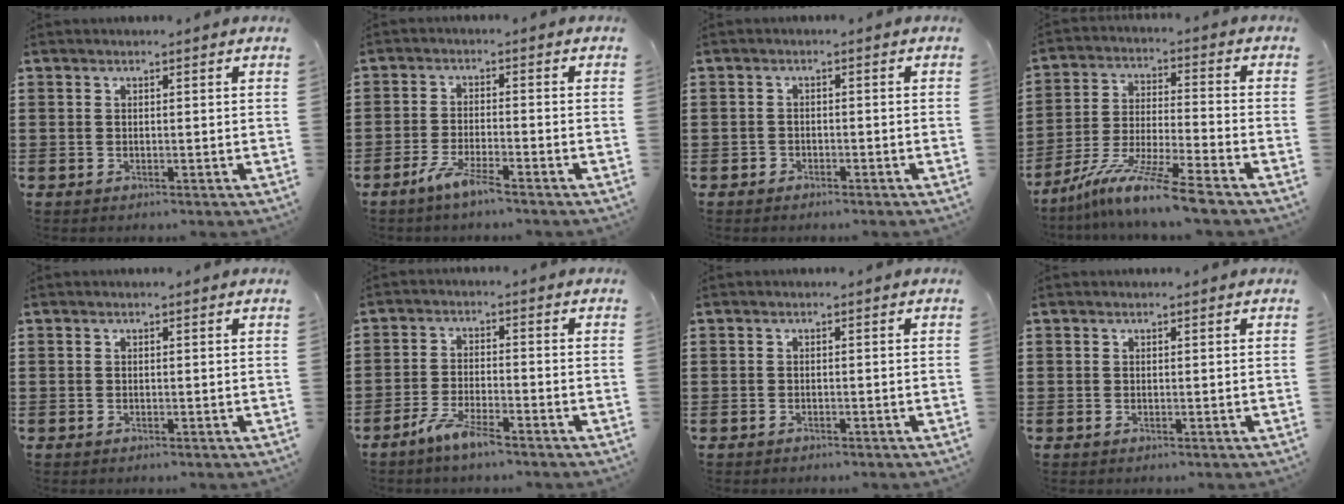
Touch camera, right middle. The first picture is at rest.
{"total": 4.2, "force": [-3.0, 0.2, 2.9], "torque": [-0.059, -0.004, -0.055]}
{"total": 1.3, "force": [-1.2, 0.5, 0.0], "torque": [-0.004, 0.004, -0.027]}
{"total": 10.5, "force": [-8.7, -0.7, 5.8], "torque": [-0.116, -0.005, -0.174]}
{"total": 0.0}
{"total": 4.7, "force": [-3.5, 0.3, 3.1], "torque": [-0.071, -0.010, -0.066]}
{"total": 0.7, "force": [-0.6, 0.2, 0.1], "torque": [-0.002, 0.000, -0.014]}
{"total": 0.0}